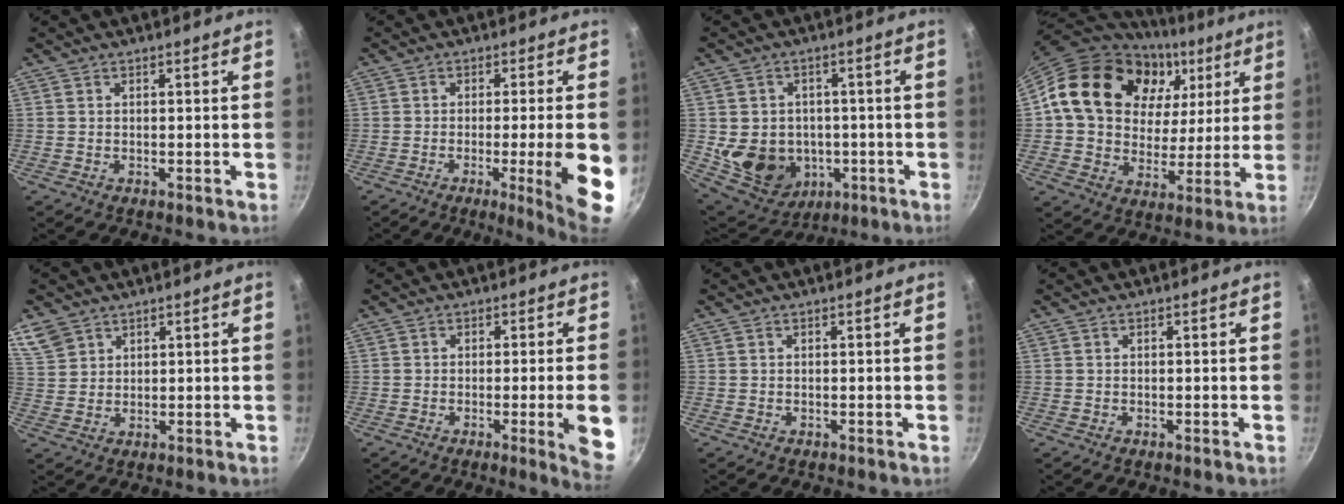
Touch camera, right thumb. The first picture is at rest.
{"total": 11.7, "force": [-2.7, 0.8, 11.4], "torque": [-0.148, 0.002, -0.032]}
{"total": 13.1, "force": [-2.0, 11.1, 6.7], "torque": [-0.094, 0.012, -0.010]}
{"total": 25.6, "force": [9.8, 18.9, 14.2], "torque": [-0.222, -0.002, 0.166]}
{"total": 6.2, "force": [4.3, 4.2, 1.7], "torque": [-0.017, -0.003, 0.093]}
{"total": 8.1, "force": [-1.9, 0.3, 7.8], "torque": [-0.089, 0.004, -0.023]}
{"total": 0.0}
{"total": 0.0}